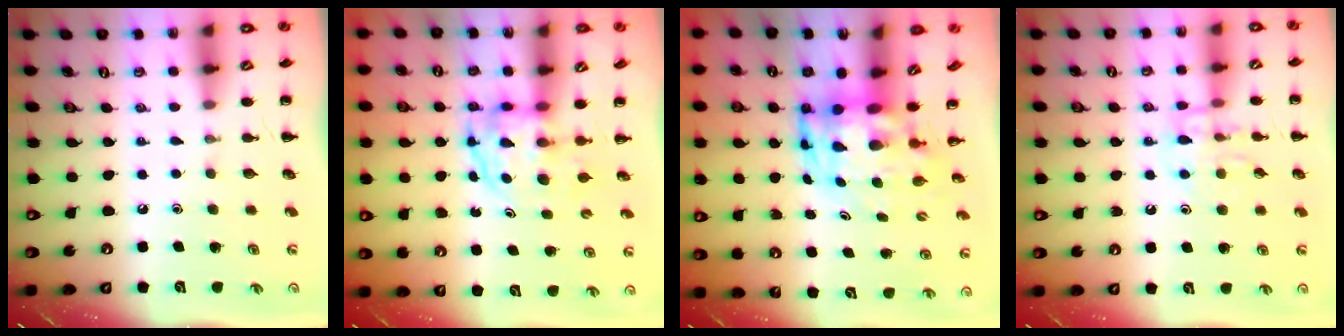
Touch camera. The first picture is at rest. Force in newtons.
{"total": 3.8, "press": 3.8, "slide": 0.3}
{"total": 5.6, "press": 5.3, "slide": 1.8}
{"total": 10.6, "press": 10.6, "slide": 0.5}